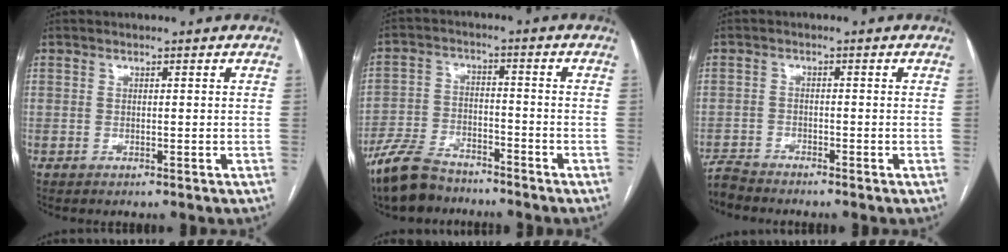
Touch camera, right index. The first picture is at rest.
{"total": 9.0, "force": [-7.6, 3.4, 3.5], "torque": [-0.083, -0.012, -0.144]}
{"total": 2.9, "force": [-2.9, 0.0, 0.0], "torque": [0.002, -0.015, -0.057]}